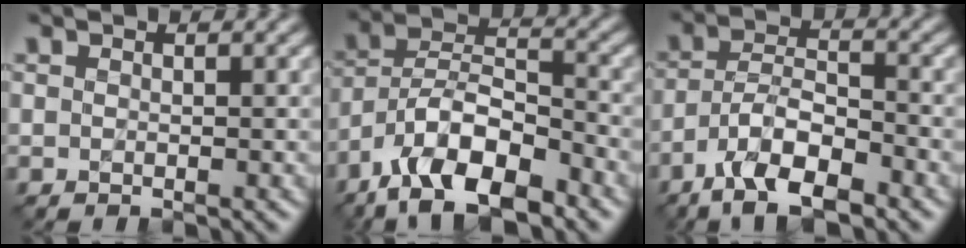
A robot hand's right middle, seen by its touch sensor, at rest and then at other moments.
{"total": 10.5, "force": [-7.1, 4.1, 6.6], "torque": [-0.105, 0.014, -0.136]}
{"total": 7.7, "force": [-5.1, 2.7, 5.1], "torque": [-0.088, 0.005, -0.096]}